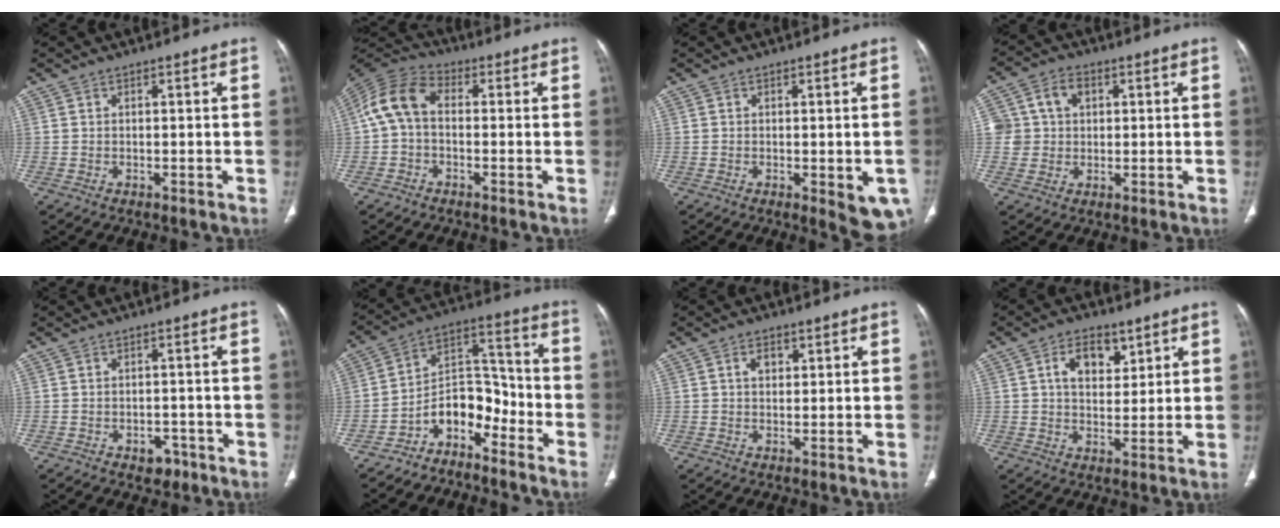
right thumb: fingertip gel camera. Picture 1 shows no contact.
{"total": 9.1, "force": [0.1, 6.1, 6.8], "torque": [-0.129, 0.027, -0.014]}
{"total": 6.6, "force": [-1.9, 2.6, 5.8], "torque": [-0.055, -0.010, -0.019]}
{"total": 7.2, "force": [1.8, 6.2, 3.3], "torque": [-0.039, 0.009, 0.036]}
{"total": 3.2, "force": [-1.7, 2.3, 1.4], "torque": [-0.004, 0.010, -0.017]}
{"total": 9.6, "force": [-6.3, 5.6, 4.5], "torque": [-0.047, 0.095, -0.123]}
{"total": 2.9, "force": [1.1, 2.0, 1.8], "torque": [-0.020, -0.002, 0.018]}
{"total": 7.5, "force": [3.3, 4.7, 4.8], "torque": [-0.053, -0.016, 0.053]}